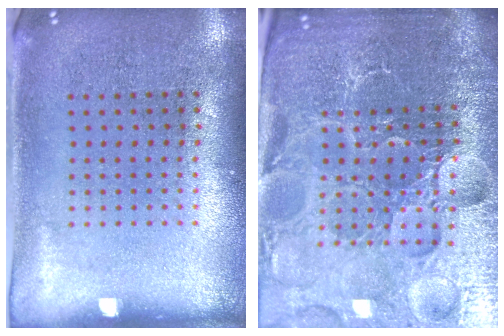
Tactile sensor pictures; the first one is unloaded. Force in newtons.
{"total": 5.7, "press": 5.3, "slide": 2.2}